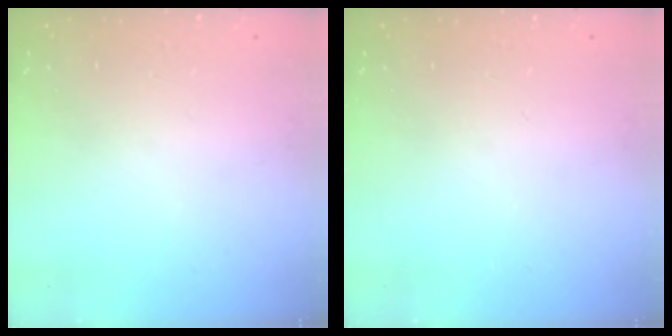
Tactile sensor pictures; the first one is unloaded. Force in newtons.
{"total": 0.0}